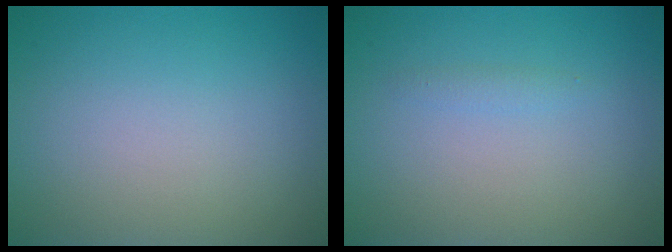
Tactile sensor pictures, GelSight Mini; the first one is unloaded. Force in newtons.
{"total": 0.7, "press": 0.7, "slide": 0.0}